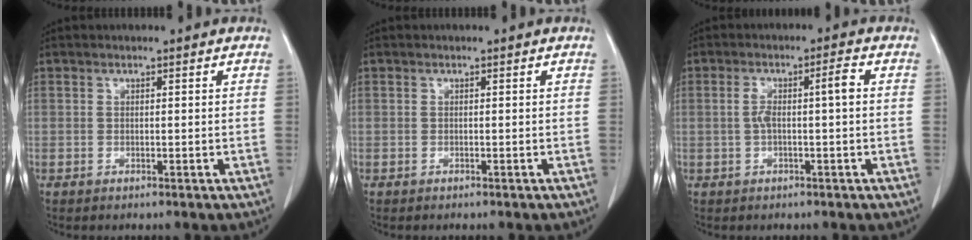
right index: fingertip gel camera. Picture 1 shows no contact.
{"total": 0.0}
{"total": 4.3, "force": [0.1, 0.4, 4.3], "torque": [-0.084, 0.019, 0.005]}